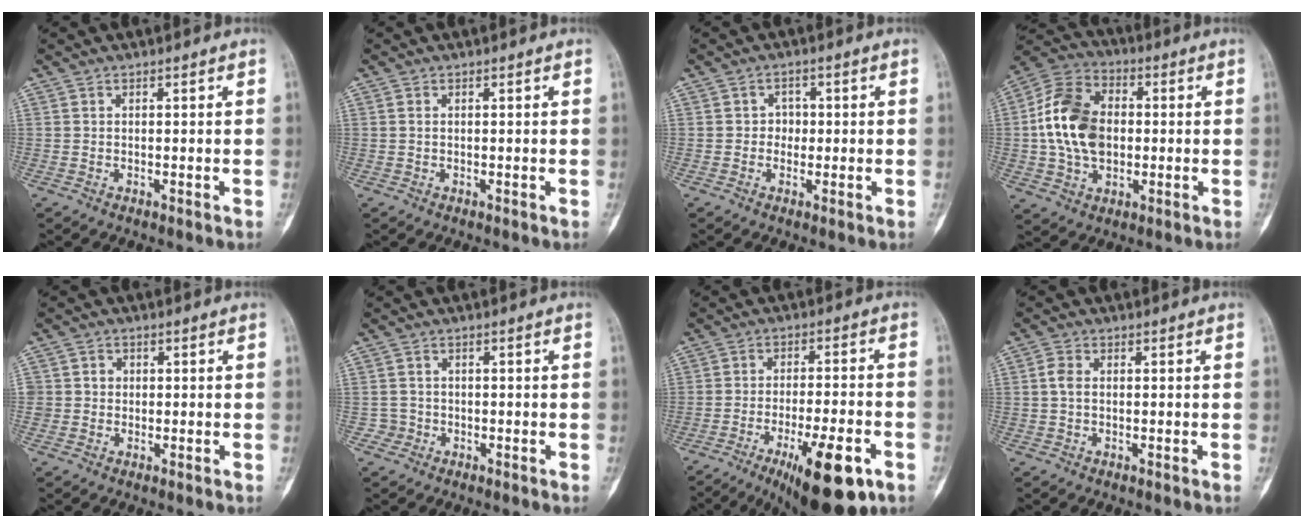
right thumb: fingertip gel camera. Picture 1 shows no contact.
{"total": 0.5, "force": [0.1, 0.3, 0.4], "torque": [-0.010, 0.002, 0.002]}
{"total": 2.4, "force": [-0.1, 2.2, 0.9], "torque": [0.011, 0.009, -0.010]}
{"total": 15.7, "force": [0.1, 11.0, 11.2], "torque": [-0.194, 0.021, -0.003]}
{"total": 2.5, "force": [0.1, 2.5, 0.5], "torque": [0.011, 0.007, -0.001]}
{"total": 1.8, "force": [-0.7, 1.7, -0.3], "torque": [0.018, 0.009, -0.019]}
{"total": 16.1, "force": [-8.0, 4.8, 13.2], "torque": [-0.184, 0.023, -0.111]}
{"total": 2.6, "force": [0.2, 1.7, 1.9], "torque": [-0.042, 0.006, -0.001]}